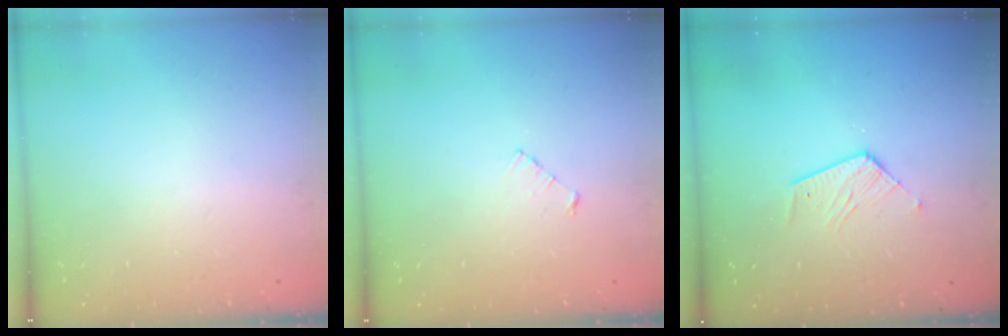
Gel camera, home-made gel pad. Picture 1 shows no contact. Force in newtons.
{"total": 3.1, "press": 3.0, "slide": 0.3}
{"total": 7.2, "press": 7.2, "slide": 0.3}